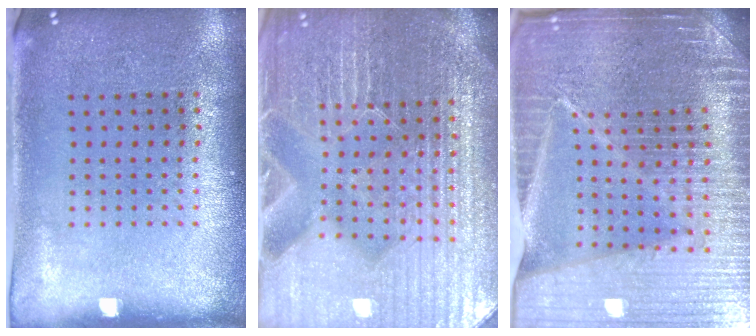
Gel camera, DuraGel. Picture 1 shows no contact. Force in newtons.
{"total": 5.9, "press": 5.4, "slide": 2.4}
{"total": 6.3, "press": 5.5, "slide": 3.0}